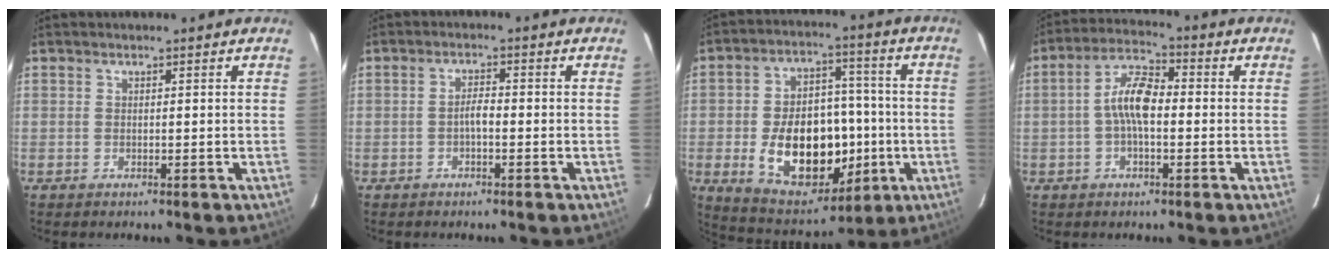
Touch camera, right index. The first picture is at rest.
{"total": 2.0, "force": [-0.9, 0.6, 1.7], "torque": [-0.034, 0.008, -0.017]}
{"total": 20.1, "force": [-4.1, 12.9, 14.9], "torque": [-0.282, 0.018, -0.037]}
{"total": 7.4, "force": [-0.7, 3.1, 6.7], "torque": [-0.136, 0.021, -0.017]}